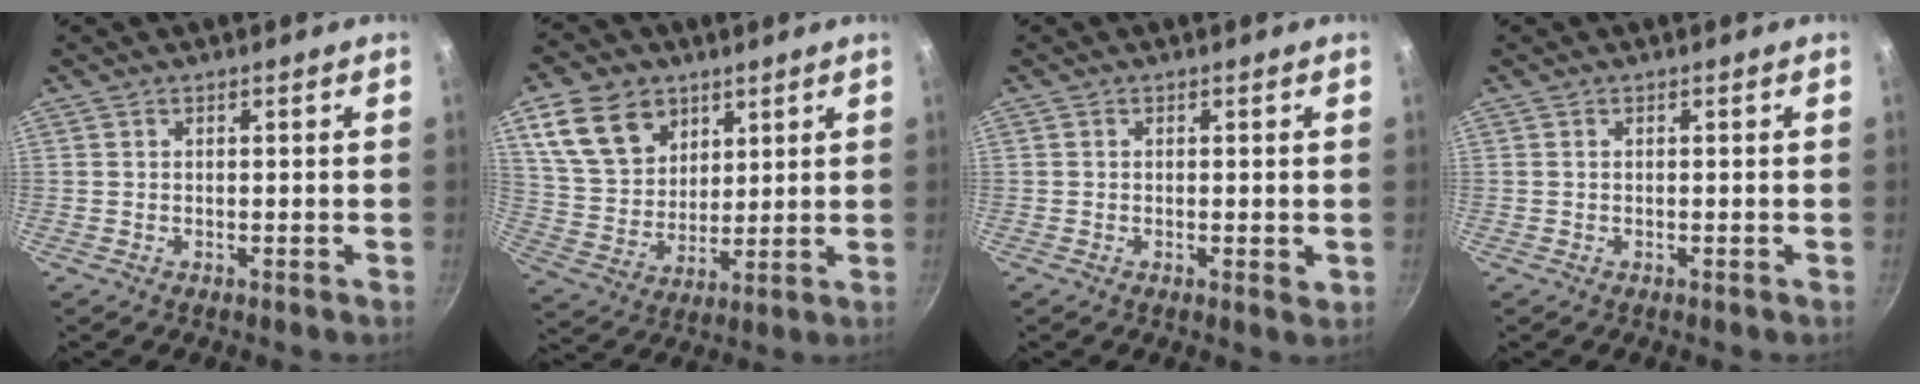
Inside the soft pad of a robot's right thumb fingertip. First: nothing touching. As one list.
[{"total": 14.7, "force": [7.2, 10.6, 7.1], "torque": [-0.104, -0.022, 0.144]}, {"total": 1.5, "force": [-0.2, 0.3, 1.4], "torque": [-0.023, -0.005, -0.005]}, {"total": 0.0}]